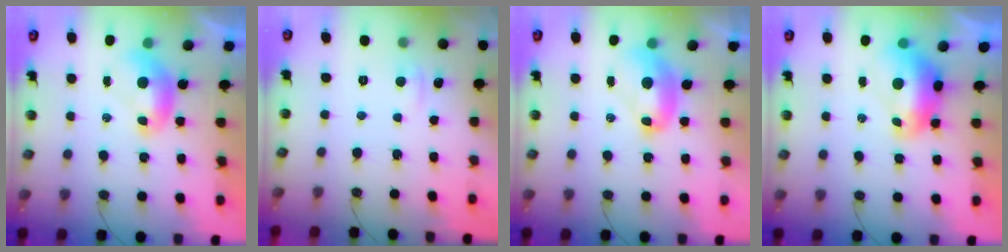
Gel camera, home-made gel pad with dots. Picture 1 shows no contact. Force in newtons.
{"total": 1.2, "press": 1.0, "slide": 0.7}
{"total": 3.5, "press": 3.5, "slide": 0.2}
{"total": 2.8, "press": 2.7, "slide": 0.7}